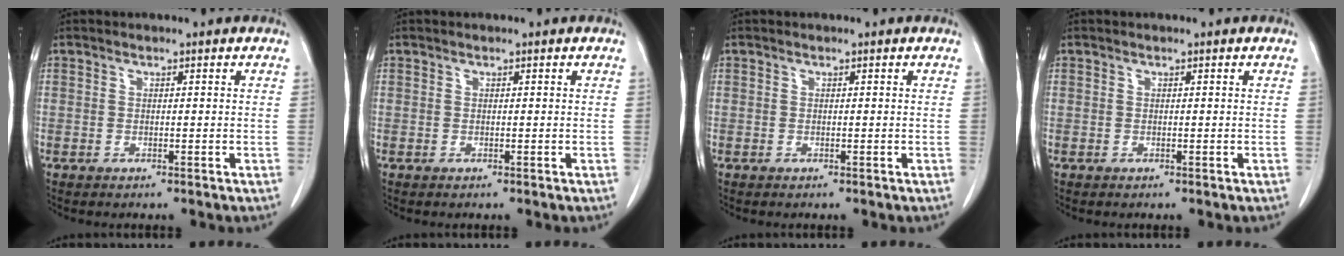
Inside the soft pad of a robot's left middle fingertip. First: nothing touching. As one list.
[{"total": 0.0}, {"total": 0.0}, {"total": 0.0}]